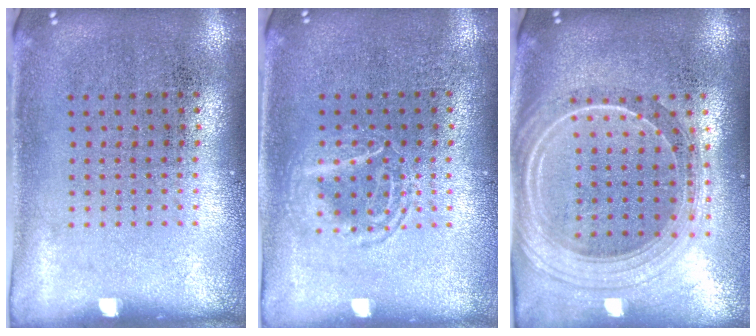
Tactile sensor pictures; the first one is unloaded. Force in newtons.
{"total": 1.9, "press": 1.9, "slide": 0.3}
{"total": 2.5, "press": 2.1, "slide": 1.3}